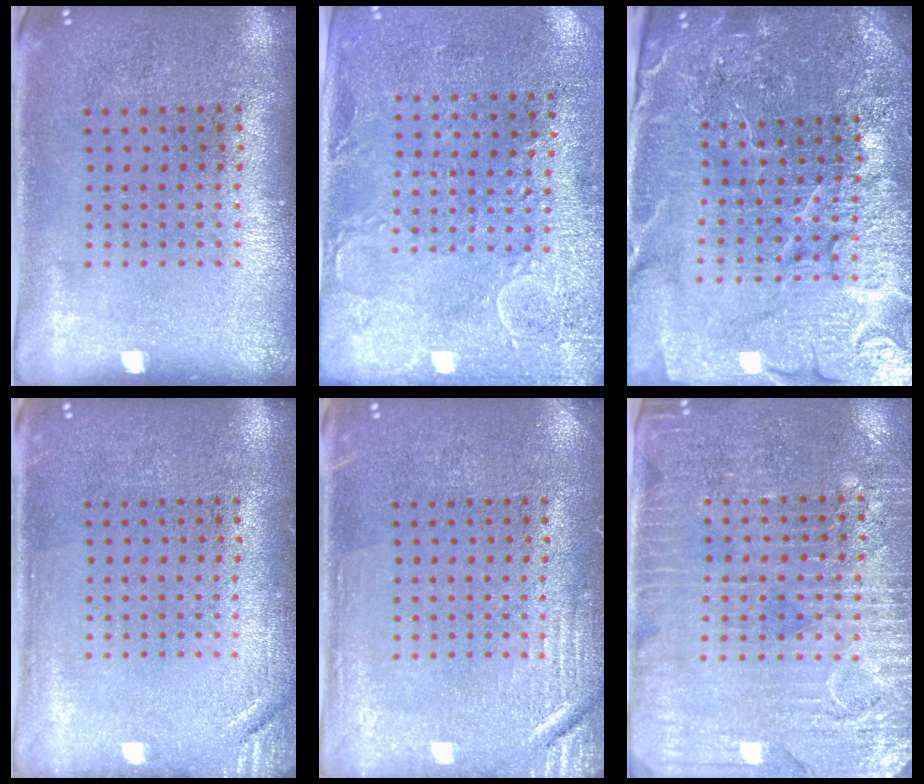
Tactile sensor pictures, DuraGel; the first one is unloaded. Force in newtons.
{"total": 2.9, "press": 2.5, "slide": 1.5}
{"total": 5.7, "press": 5.1, "slide": 2.4}
{"total": 1.5, "press": 1.5, "slide": 0.3}
{"total": 2.7, "press": 2.7, "slide": 0.4}
{"total": 3.5, "press": 3.1, "slide": 1.4}